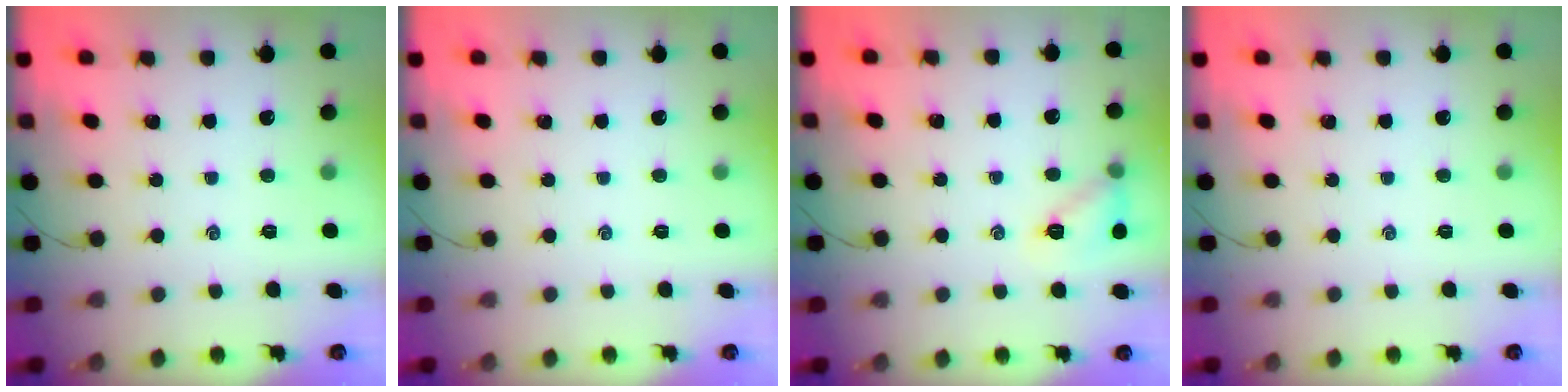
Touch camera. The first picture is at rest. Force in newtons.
{"total": 0.0}
{"total": 10.0, "press": 9.8, "slide": 1.7}
{"total": 0.0}